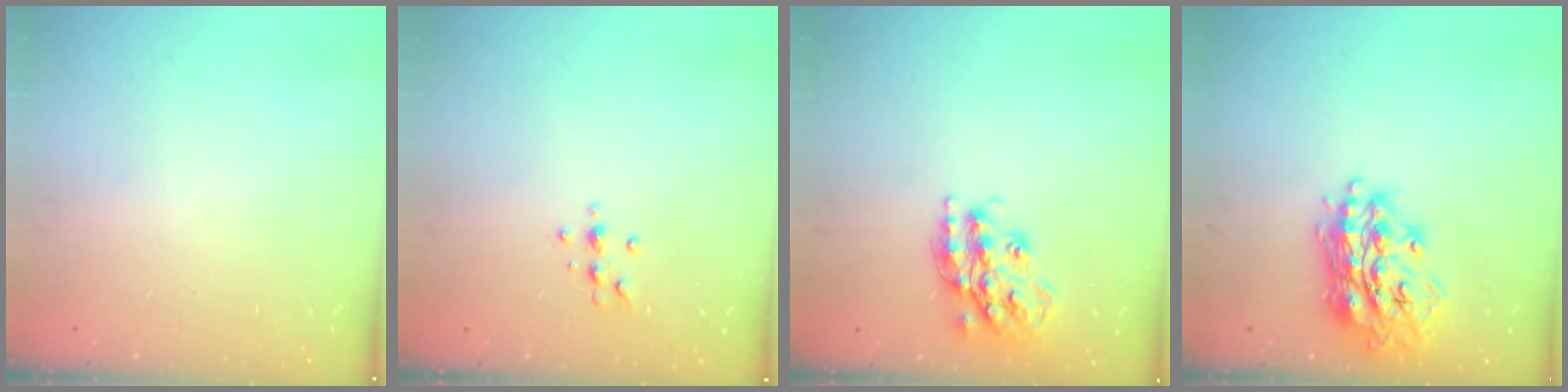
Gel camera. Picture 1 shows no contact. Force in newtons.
{"total": 5.7, "press": 5.5, "slide": 1.6}
{"total": 17.5, "press": 17.5, "slide": 1.3}
{"total": 17.4, "press": 17.4, "slide": 1.4}